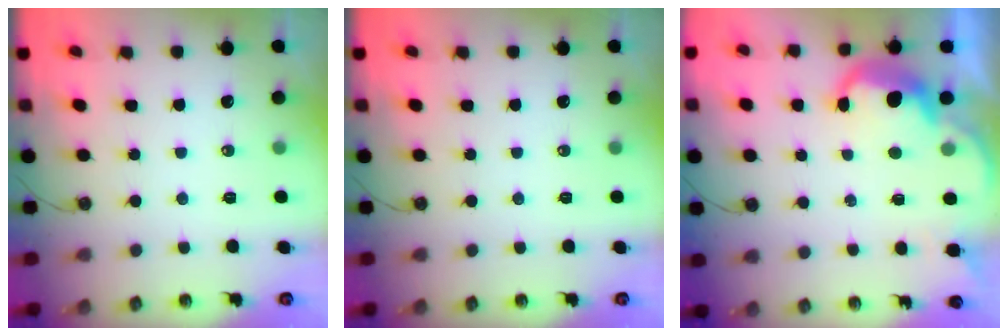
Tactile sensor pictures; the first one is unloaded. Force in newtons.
{"total": 0.0}
{"total": 7.4, "press": 7.3, "slide": 0.6}